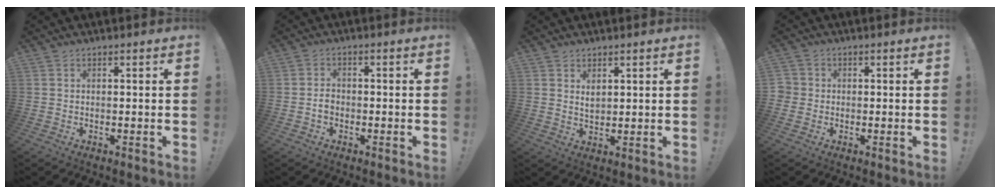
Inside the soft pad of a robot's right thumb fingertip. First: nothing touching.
{"total": 2.5, "force": [-1.1, 1.8, 1.4], "torque": [-0.018, 0.006, -0.020]}
{"total": 3.0, "force": [1.8, 2.0, 1.4], "torque": [-0.012, -0.011, 0.030]}
{"total": 1.9, "force": [-0.1, 1.9, 0.3], "torque": [0.001, 0.000, -0.003]}